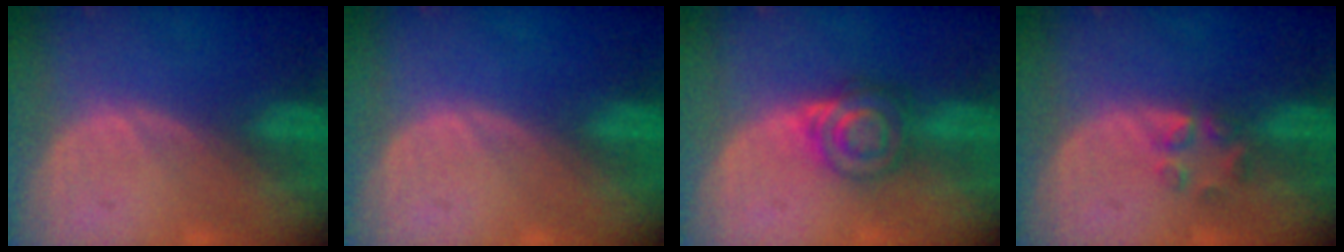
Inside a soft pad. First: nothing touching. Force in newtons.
{"total": 0.0}
{"total": 6.6, "press": 5.6, "slide": 3.4}
{"total": 2.6, "press": 2.6, "slide": 0.2}